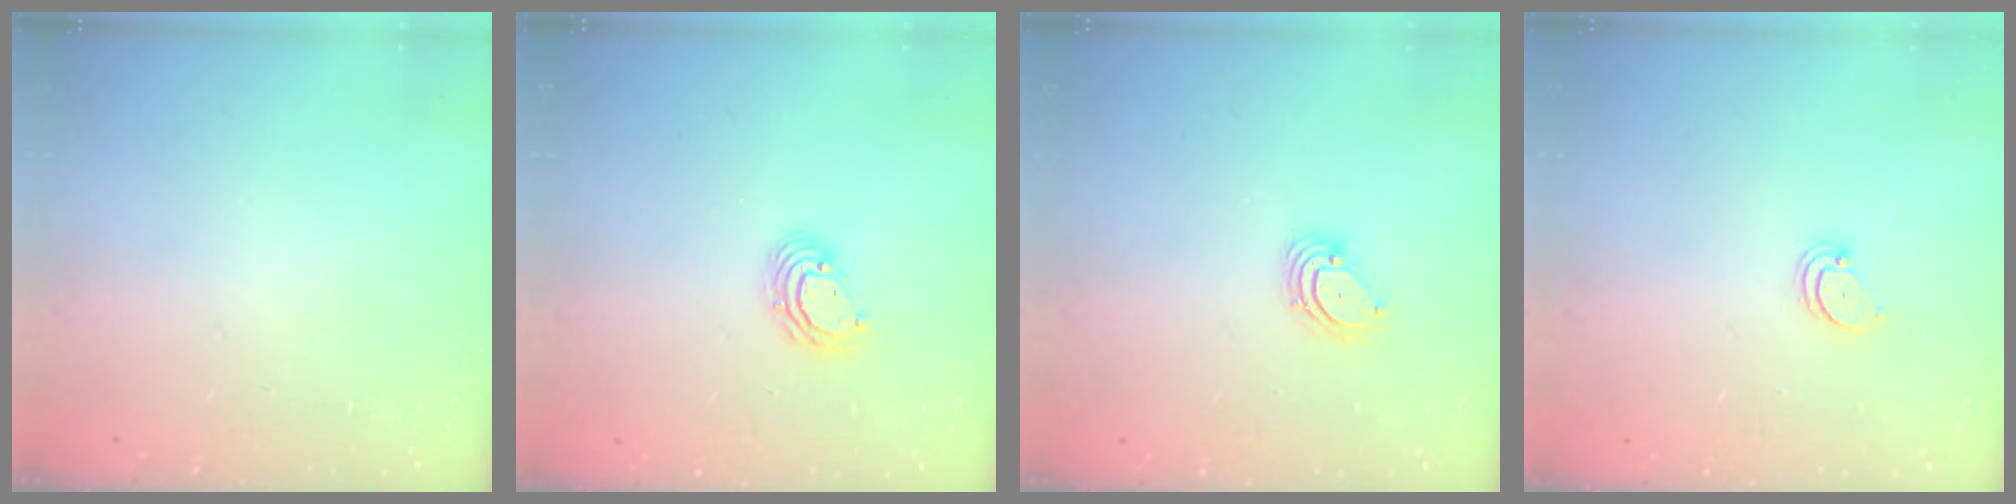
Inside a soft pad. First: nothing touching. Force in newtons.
{"total": 5.7, "press": 5.7, "slide": 0.2}
{"total": 3.2, "press": 3.2, "slide": 0.3}
{"total": 1.8, "press": 1.8, "slide": 0.2}